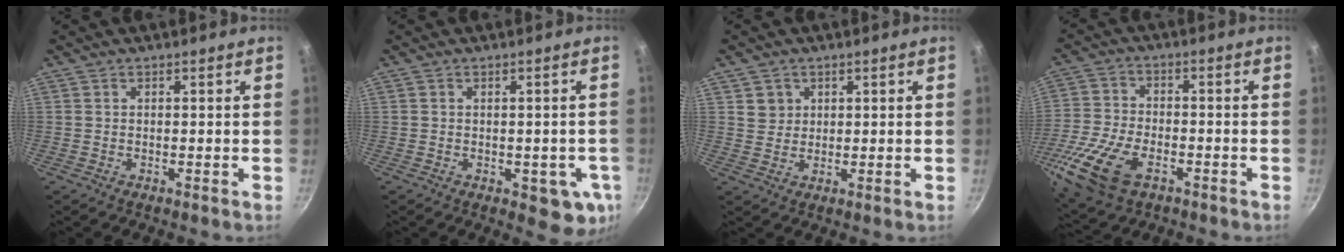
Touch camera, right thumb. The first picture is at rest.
{"total": 7.3, "force": [-1.9, 3.9, 5.9], "torque": [-0.038, 0.001, -0.019]}
{"total": 3.2, "force": [1.2, 2.9, 0.6], "torque": [0.009, 0.004, 0.023]}
{"total": 16.0, "force": [-7.1, 9.1, 11.1], "torque": [-0.236, 0.007, -0.138]}